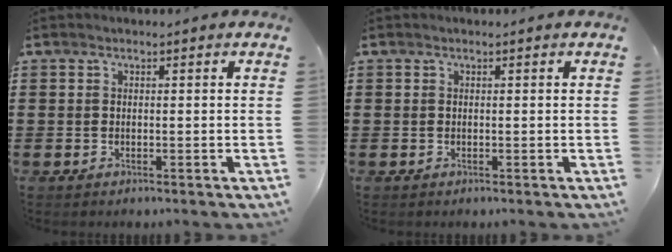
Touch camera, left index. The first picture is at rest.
{"total": 0.0}